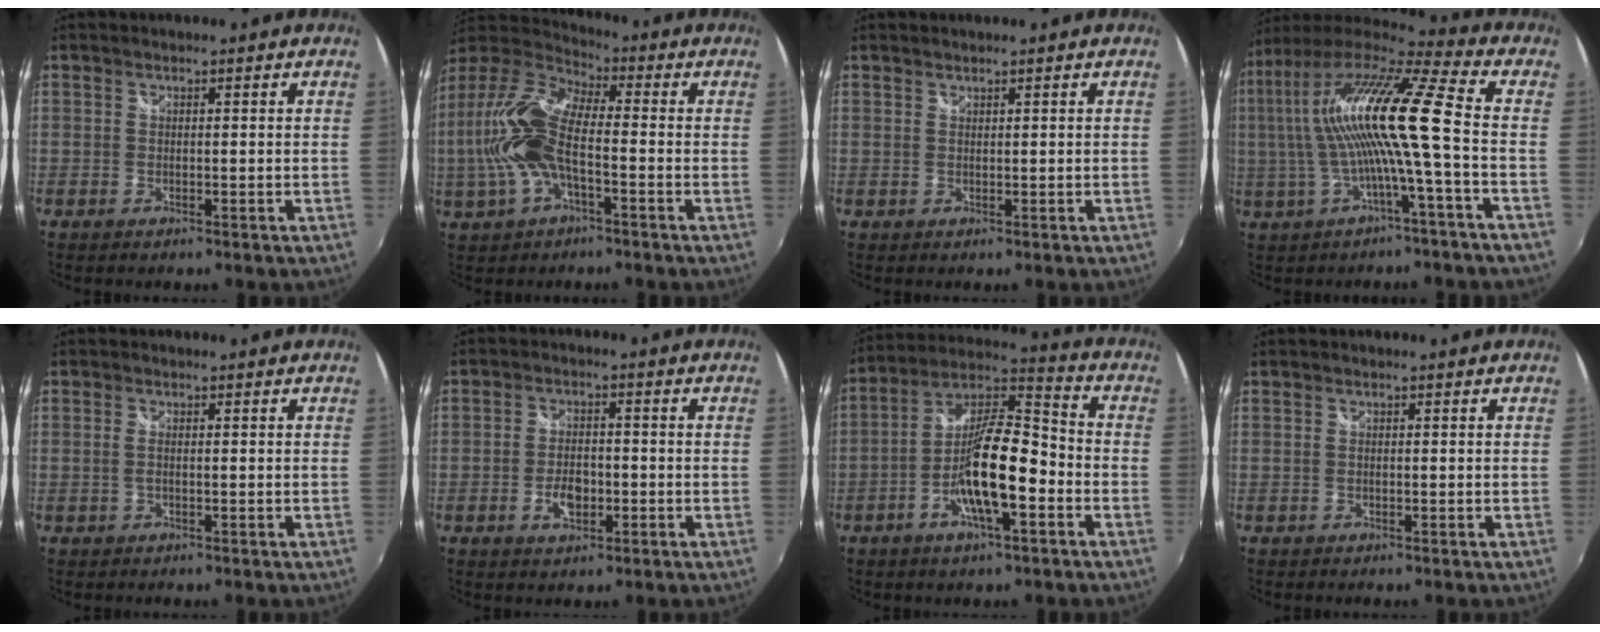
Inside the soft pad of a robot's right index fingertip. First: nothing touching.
{"total": 15.2, "force": [-2.4, 6.6, 13.4], "torque": [-0.278, 0.007, -0.052]}
{"total": 0.6, "force": [0.5, 0.1, 0.0], "torque": [0.002, 0.001, 0.011]}
{"total": 16.5, "force": [-0.7, 0.1, 16.5], "torque": [-0.290, 0.007, -0.016]}
{"total": 0.6, "force": [-0.1, 0.1, 0.6], "torque": [-0.013, 0.000, -0.003]}
{"total": 4.9, "force": [-1.7, 2.9, 3.6], "torque": [-0.072, 0.000, -0.027]}
{"total": 14.1, "force": [-4.9, 3.7, 12.7], "torque": [-0.242, 0.006, -0.091]}
{"total": 0.0}